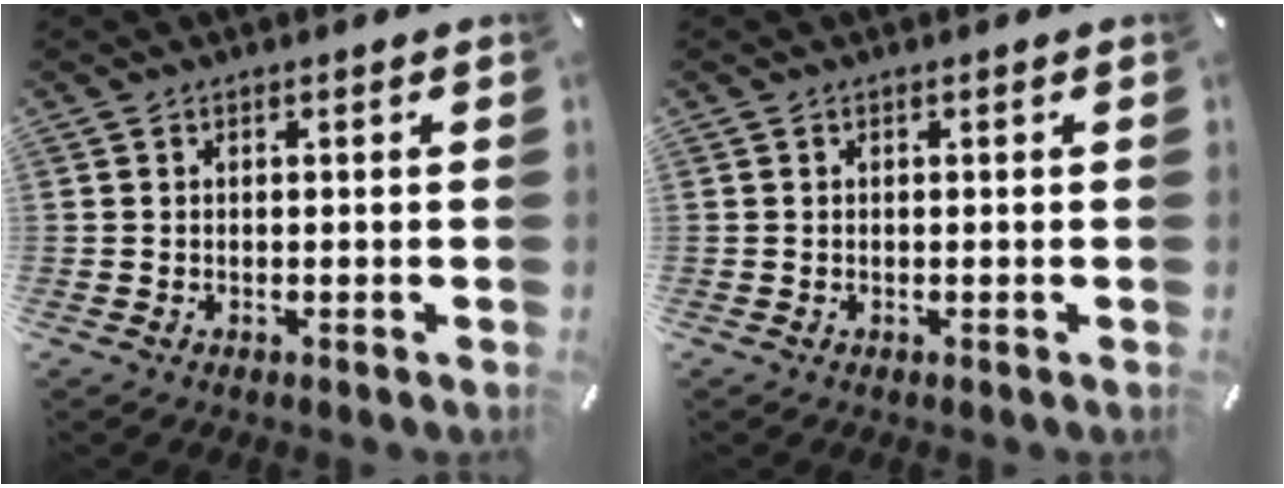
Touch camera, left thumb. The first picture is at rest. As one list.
[{"total": 0.0}]